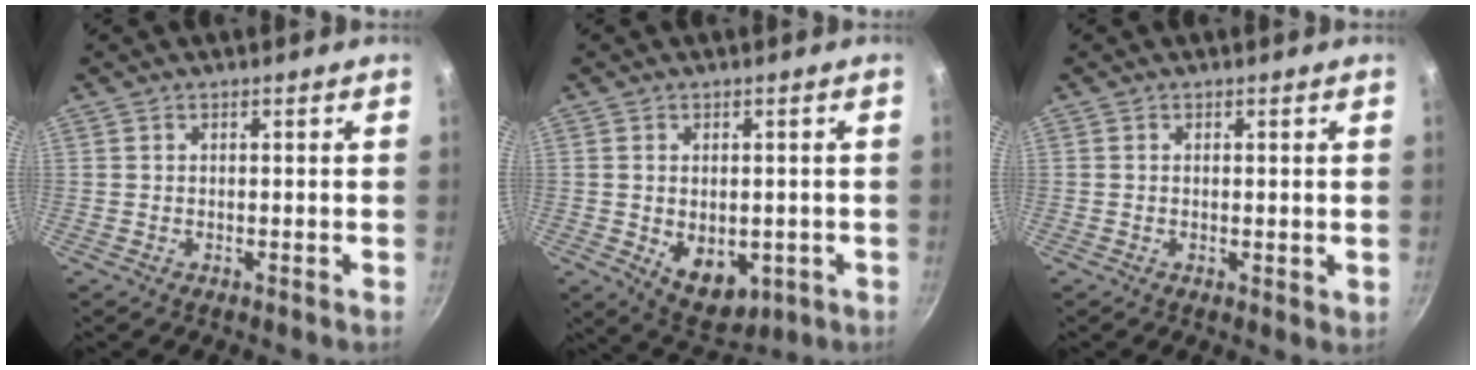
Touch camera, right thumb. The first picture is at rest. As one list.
[{"total": 9.0, "force": [-1.6, 6.1, 6.5], "torque": [-0.069, -0.008, -0.005]}, {"total": 2.7, "force": [0.5, 1.4, 2.2], "torque": [-0.028, -0.006, 0.006]}]